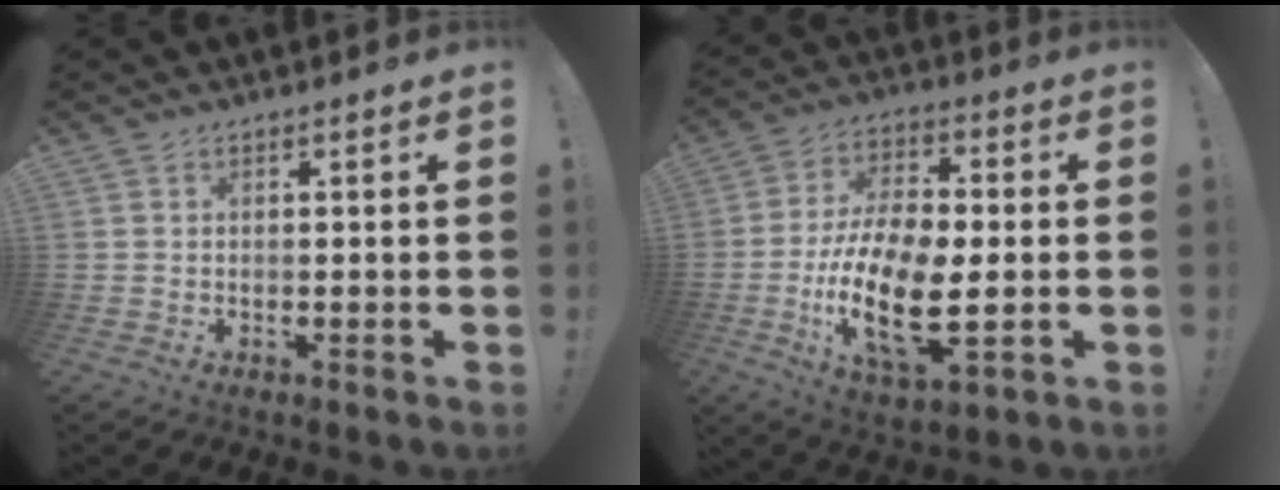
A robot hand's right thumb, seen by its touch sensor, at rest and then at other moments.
{"total": 20.3, "force": [-4.6, 9.6, 17.3], "torque": [-0.338, 0.014, -0.074]}